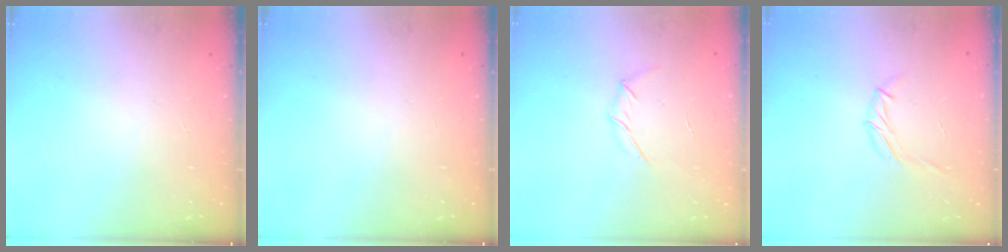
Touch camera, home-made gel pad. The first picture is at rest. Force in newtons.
{"total": 0.0}
{"total": 3.9, "press": 3.8, "slide": 0.9}
{"total": 6.4, "press": 6.3, "slide": 1.4}